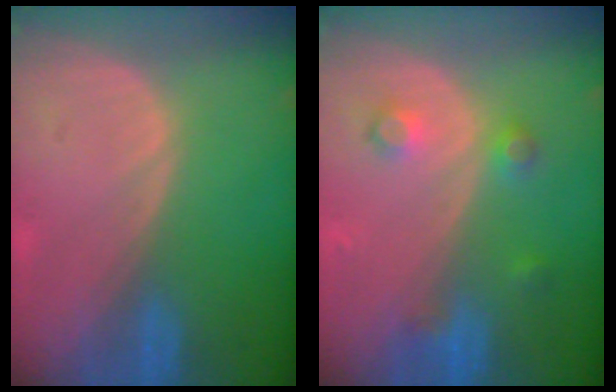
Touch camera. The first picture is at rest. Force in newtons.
{"total": 3.7, "press": 3.4, "slide": 1.4}